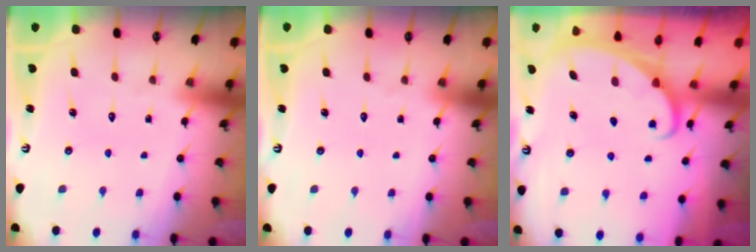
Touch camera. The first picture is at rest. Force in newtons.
{"total": 0.0}
{"total": 1.6, "press": 1.6, "slide": 0.0}